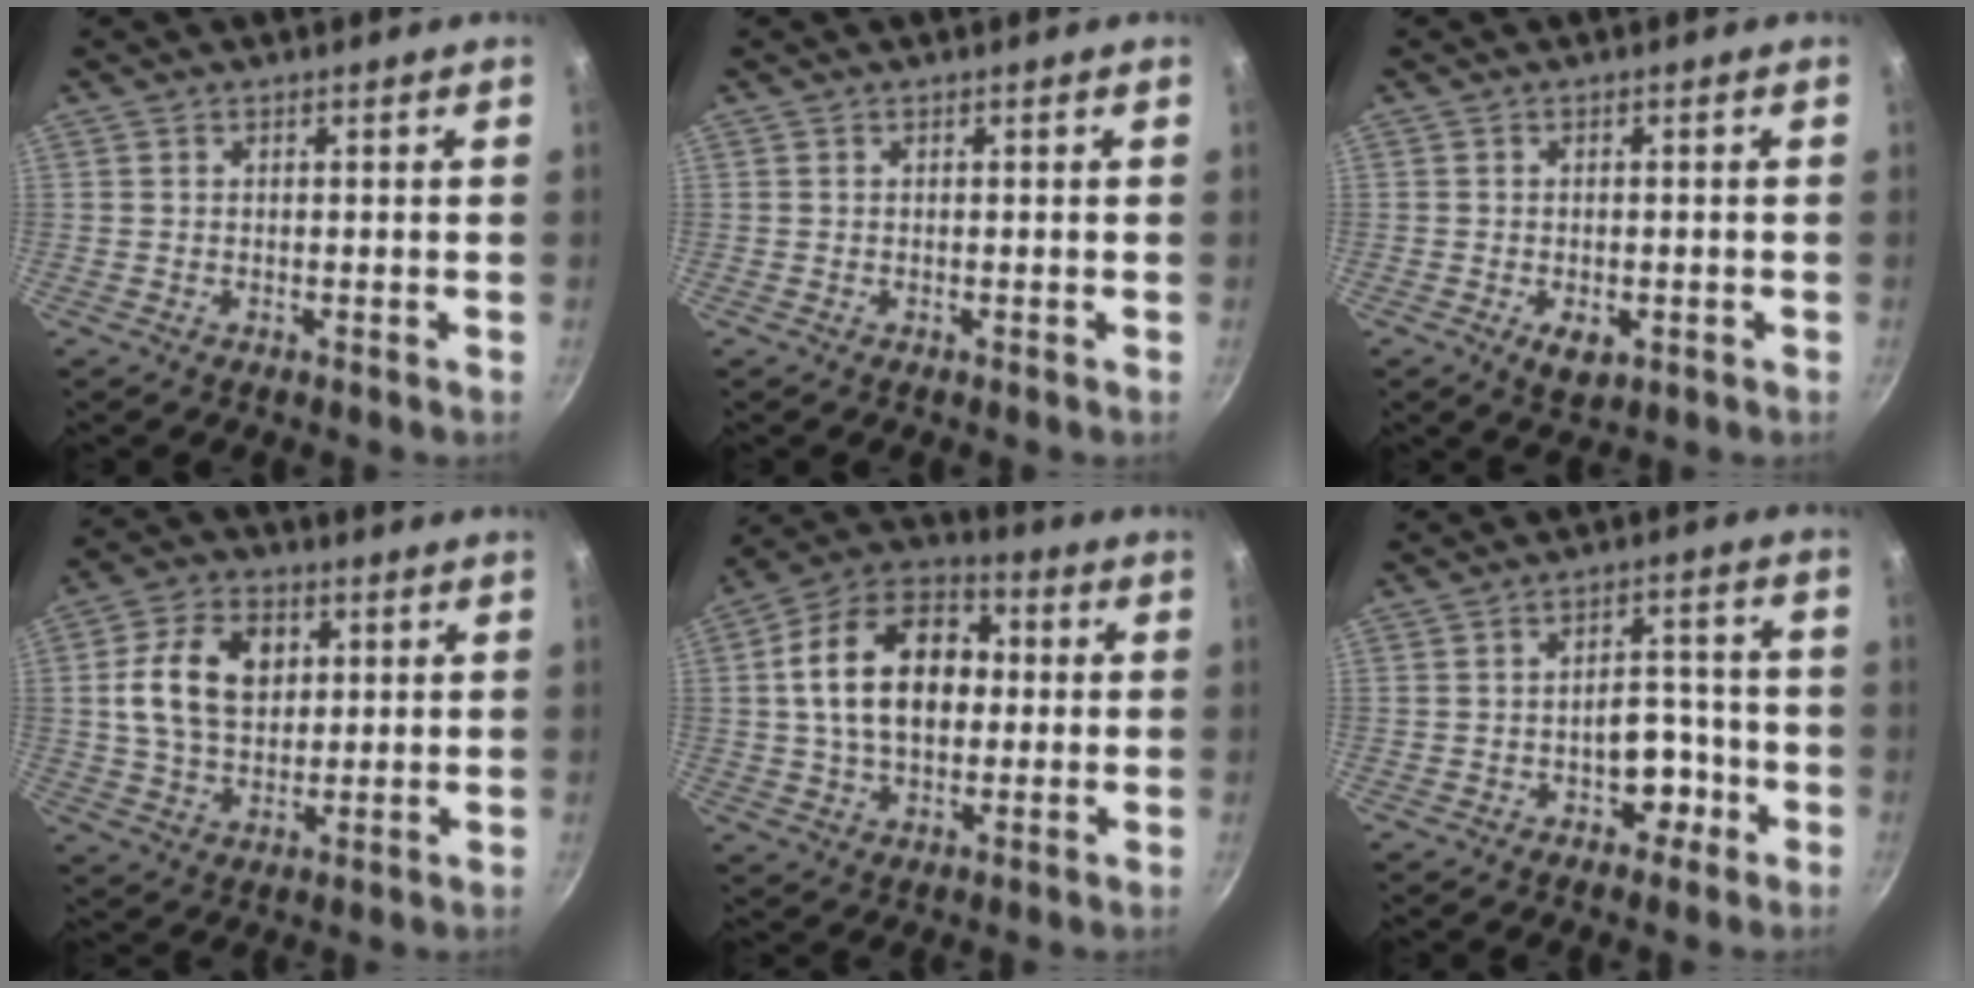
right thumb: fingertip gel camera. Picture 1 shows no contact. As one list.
[{"total": 0.0}, {"total": 4.2, "force": [-1.4, 2.4, 3.2], "torque": [-0.044, -0.001, -0.014]}, {"total": 13.0, "force": [2.8, 9.2, 8.8], "torque": [-0.139, 0.003, 0.043]}, {"total": 18.0, "force": [1.6, 12.2, 13.1], "torque": [-0.187, 0.029, 0.010]}, {"total": 6.7, "force": [-2.7, 4.6, 4.1], "torque": [-0.012, 0.033, -0.030]}]